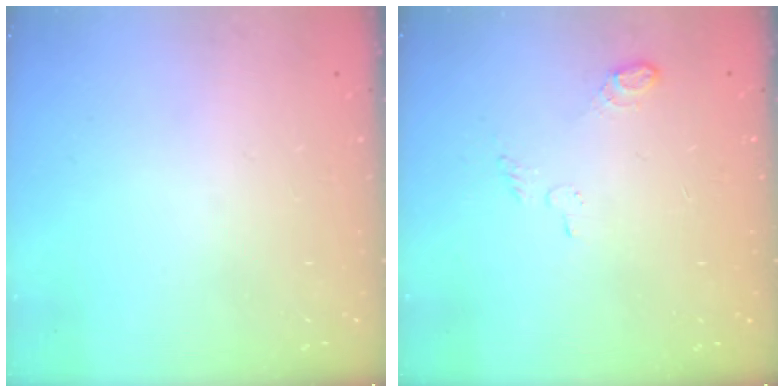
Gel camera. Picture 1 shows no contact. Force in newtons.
{"total": 4.1, "press": 4.0, "slide": 0.9}